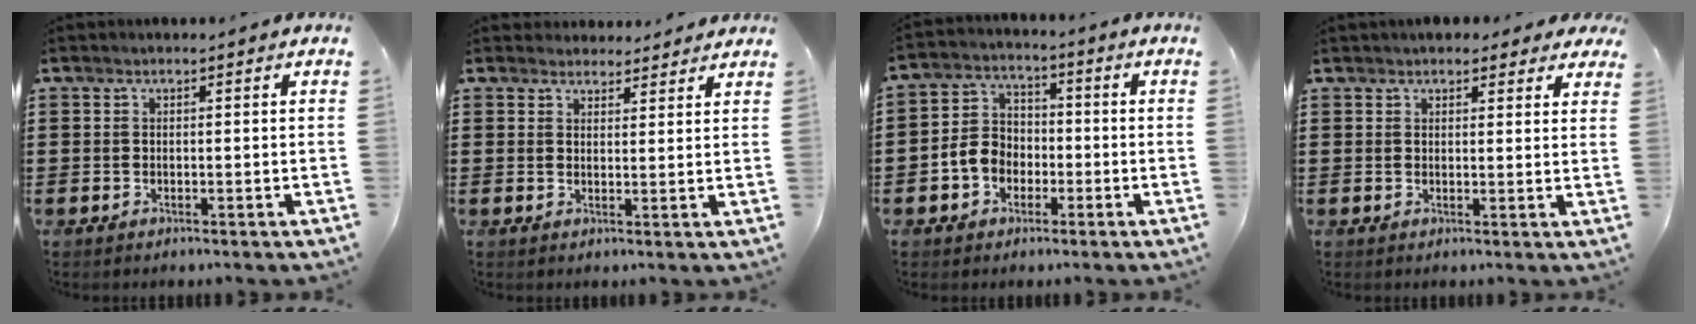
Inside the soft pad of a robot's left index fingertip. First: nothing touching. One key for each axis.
{"total": 2.6, "fx": 2.5, "fy": 0.7, "fz": -0.2, "tx": -0.004, "ty": -0.002, "tz": 0.049}
{"total": 5.8, "fx": -2.2, "fy": 4.8, "fz": 2.4, "tx": -0.075, "ty": 0.013, "tz": -0.049}
{"total": 2.7, "fx": 2.4, "fy": 1.0, "fz": 0.8, "tx": -0.014, "ty": -0.001, "tz": 0.042}